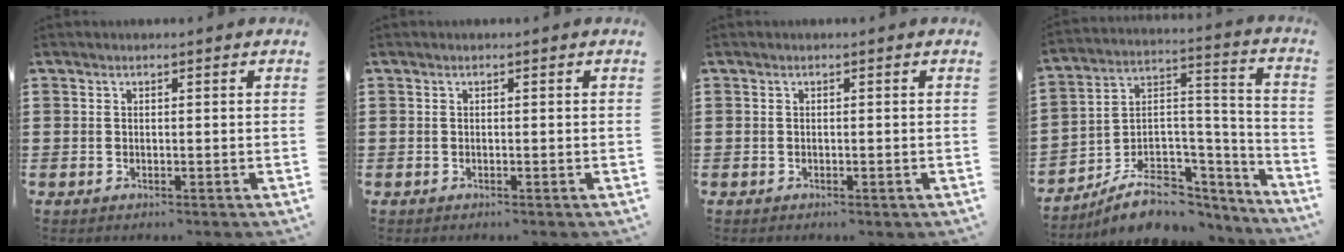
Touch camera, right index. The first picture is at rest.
{"total": 0.0}
{"total": 0.0}
{"total": 9.6, "force": [-6.8, 5.6, 3.8], "torque": [-0.075, 0.020, -0.119]}